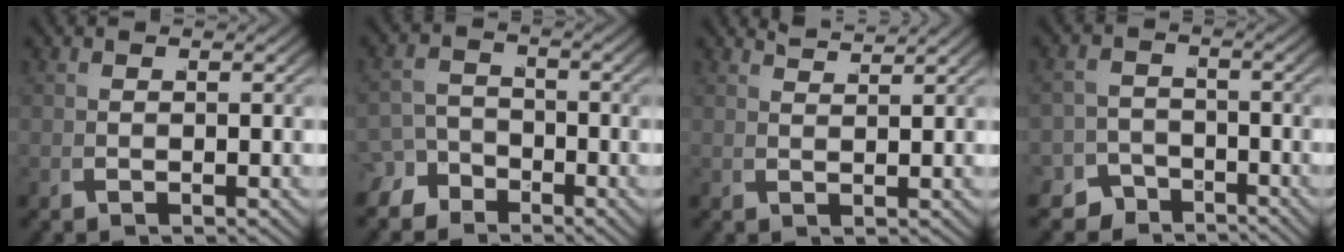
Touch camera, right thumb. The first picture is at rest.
{"total": 4.1, "force": [-2.8, 2.8, 0.8], "torque": [0.001, -0.019, -0.045]}
{"total": 2.4, "force": [2.4, -0.2, 0.1], "torque": [0.006, 0.005, 0.044]}
{"total": 5.3, "force": [-4.2, 3.2, 1.0], "torque": [0.018, -0.028, -0.070]}